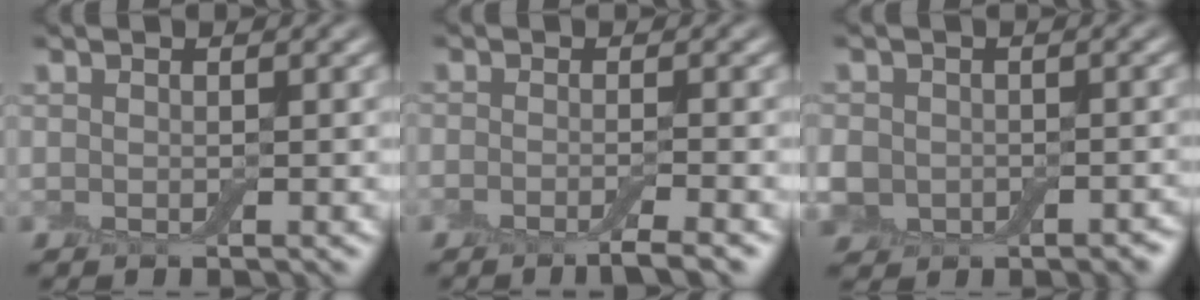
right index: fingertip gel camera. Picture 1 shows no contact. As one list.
[{"total": 2.5, "force": [-1.6, 0.4, 1.9], "torque": [-0.026, -0.004, -0.037]}, {"total": 5.4, "force": [-1.8, 4.5, 2.3], "torque": [-0.037, -0.009, -0.037]}]